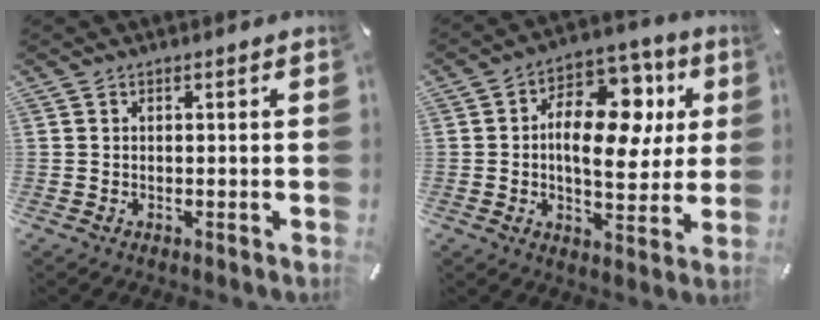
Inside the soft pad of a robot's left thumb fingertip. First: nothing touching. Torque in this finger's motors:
{"motor_torque": [1.03, 1.56, 0.46, -0.03, 0.15]}